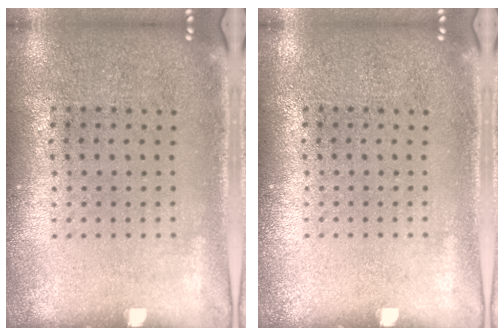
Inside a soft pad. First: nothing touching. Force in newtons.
{"total": 0.0}